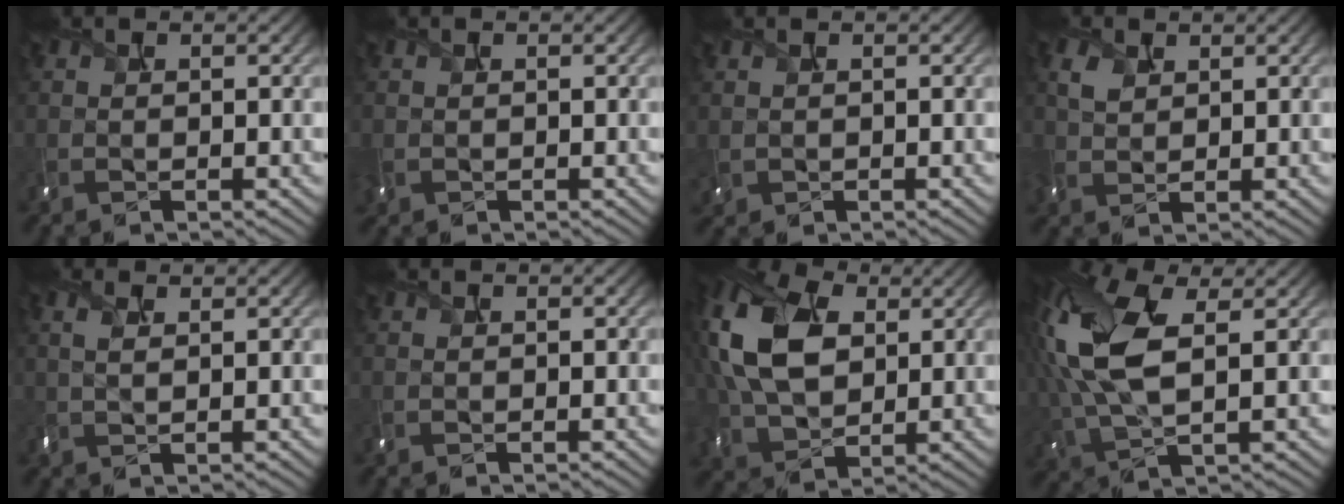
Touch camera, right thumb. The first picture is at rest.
{"total": 1.7, "force": [-0.6, 1.2, 1.0], "torque": [-0.034, -0.007, -0.012]}
{"total": 1.5, "force": [0.0, 1.1, 0.9], "torque": [-0.032, -0.003, 0.005]}
{"total": 2.4, "force": [1.2, 1.7, 1.2], "torque": [-0.038, 0.004, 0.028]}
{"total": 1.4, "force": [0.8, 0.4, 1.1], "torque": [-0.031, 0.007, 0.018]}
{"total": 0.0}
{"total": 13.7, "force": [3.3, 9.1, 9.7], "torque": [-0.257, 0.023, 0.060]}
{"total": 11.9, "force": [2.6, 5.9, 10.0], "torque": [-0.258, 0.007, 0.049]}